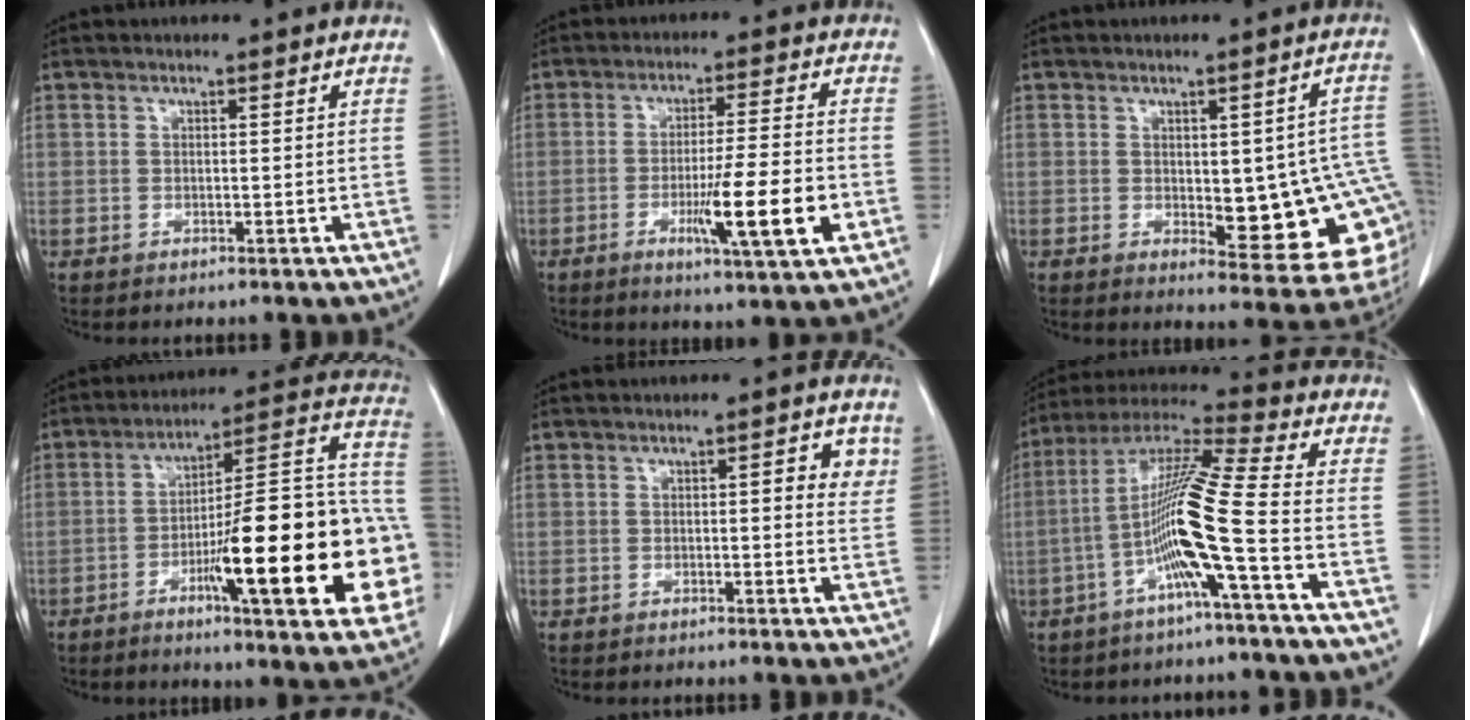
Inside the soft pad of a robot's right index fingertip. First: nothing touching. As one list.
[{"total": 11.1, "force": [-3.5, 0.1, 10.5], "torque": [-0.168, -0.019, -0.058]}, {"total": 14.9, "force": [-1.0, 5.0, 14.0], "torque": [-0.125, 0.010, 0.003]}, {"total": 25.8, "force": [-6.5, 3.8, 24.7], "torque": [-0.273, 0.016, -0.091]}, {"total": 3.4, "force": [1.1, 1.0, 3.1], "torque": [-0.032, 0.000, 0.008]}, {"total": 12.7, "force": [-3.8, -1.5, 12.0], "torque": [-0.234, 0.007, -0.081]}]